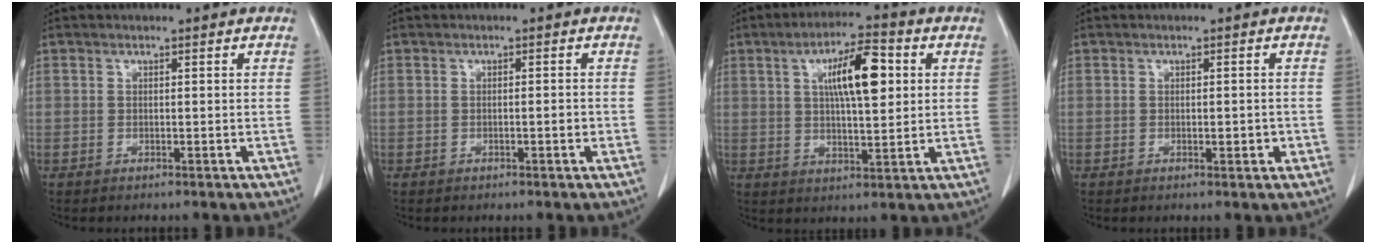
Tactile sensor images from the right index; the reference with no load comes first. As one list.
[{"total": 1.0, "force": [-0.3, 0.2, 0.9], "torque": [-0.013, 0.002, -0.004]}, {"total": 10.2, "force": [2.8, 2.5, 9.4], "torque": [-0.161, 0.013, 0.047]}, {"total": 1.6, "force": [-0.4, 0.6, 1.4], "torque": [-0.019, 0.000, -0.002]}]